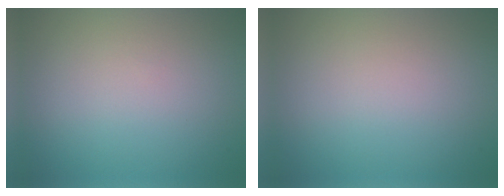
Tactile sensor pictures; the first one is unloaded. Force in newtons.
{"total": 0.0}